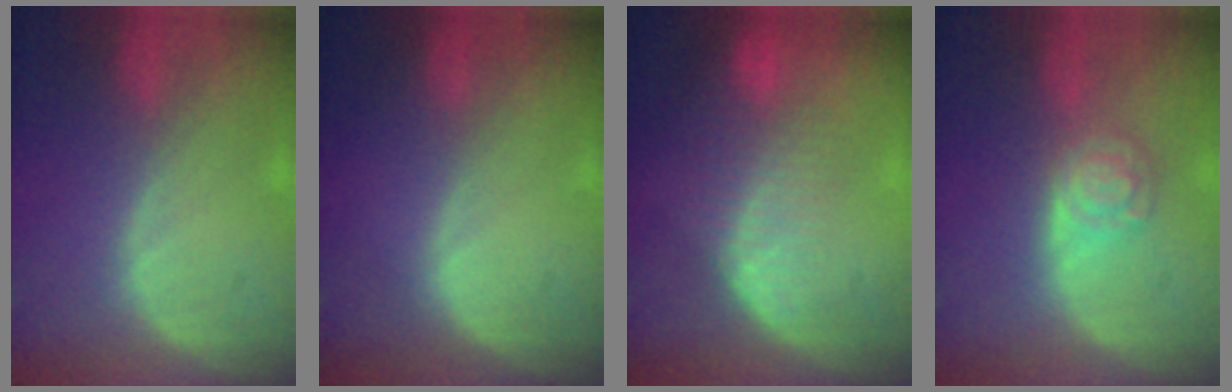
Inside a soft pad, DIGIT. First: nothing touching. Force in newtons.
{"total": 0.0}
{"total": 8.5, "press": 7.3, "slide": 4.4}
{"total": 5.3, "press": 4.6, "slide": 2.6}